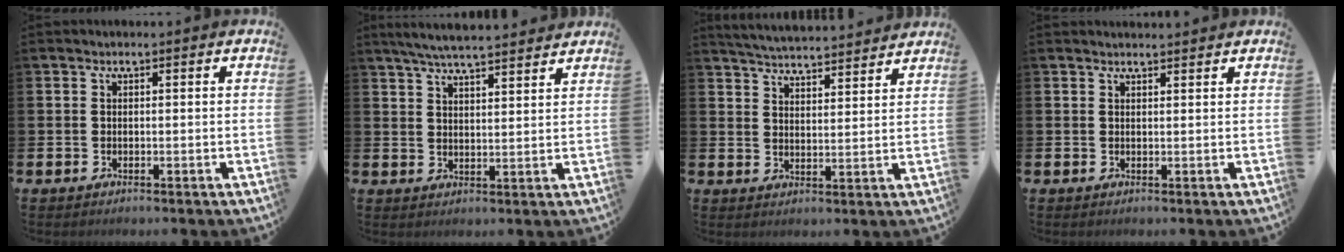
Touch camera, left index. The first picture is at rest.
{"total": 5.7, "force": [5.5, 0.2, 1.6], "torque": [-0.045, -0.023, 0.099]}
{"total": 5.1, "force": [5.1, 0.1, 0.3], "torque": [-0.029, -0.035, 0.090]}
{"total": 1.2, "force": [1.2, 0.1, 0.0], "torque": [0.007, -0.006, 0.020]}